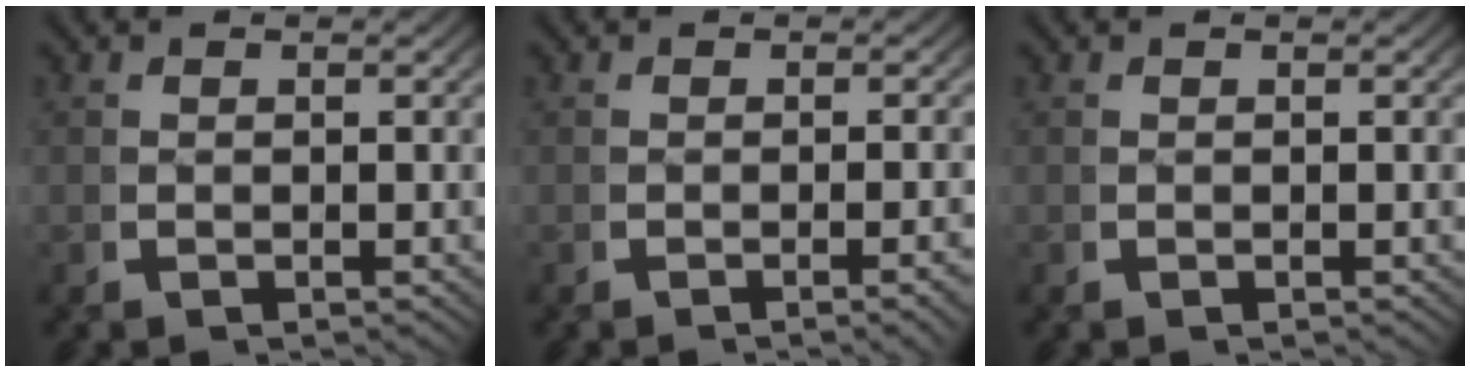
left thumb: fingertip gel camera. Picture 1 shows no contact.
{"total": 1.6, "force": [-0.7, 0.0, 1.5], "torque": [-0.023, 0.008, -0.014]}
{"total": 0.0}